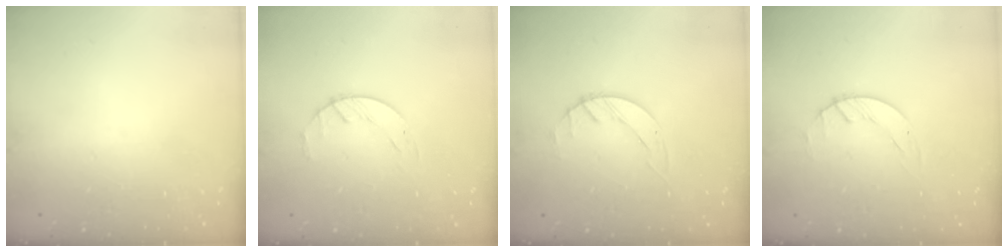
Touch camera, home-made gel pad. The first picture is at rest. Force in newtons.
{"total": 2.1, "press": 2.1, "slide": 0.3}
{"total": 1.4, "press": 1.4, "slide": 0.2}
{"total": 0.6, "press": 0.6, "slide": 0.1}